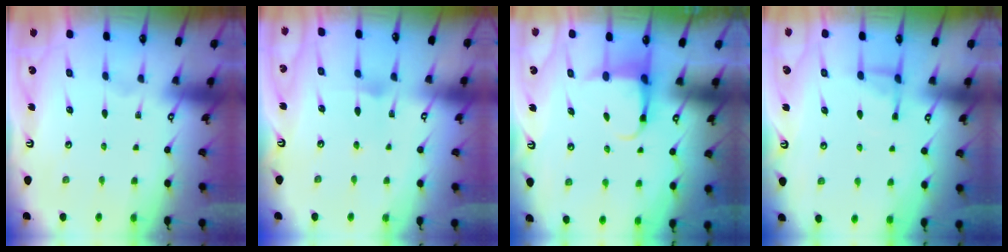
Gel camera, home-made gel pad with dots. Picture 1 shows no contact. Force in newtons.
{"total": 5.0, "press": 4.9, "slide": 0.6}
{"total": 3.9, "press": 3.9, "slide": 0.4}
{"total": 5.9, "press": 5.8, "slide": 0.8}